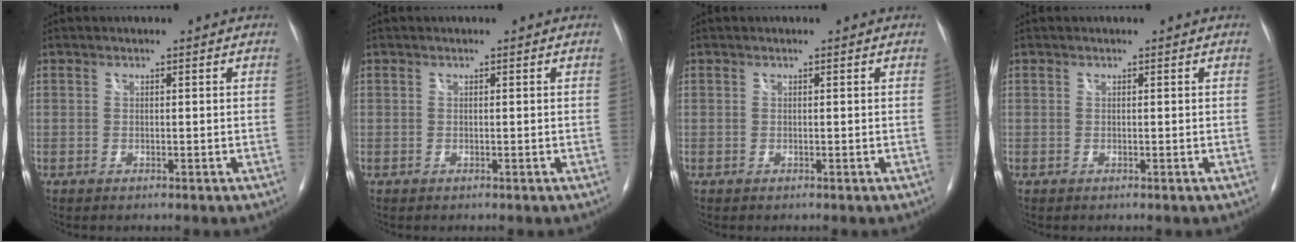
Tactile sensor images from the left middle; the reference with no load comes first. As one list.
[{"total": 0.0}, {"total": 0.0}, {"total": 0.0}]